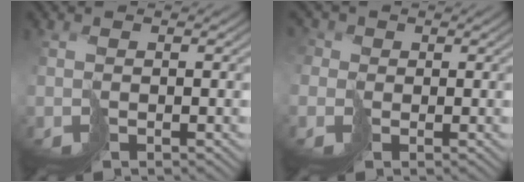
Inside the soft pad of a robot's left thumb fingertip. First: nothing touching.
{"total": 3.6, "force": [-0.4, 3.5, 1.1], "torque": [-0.035, -0.003, -0.008]}